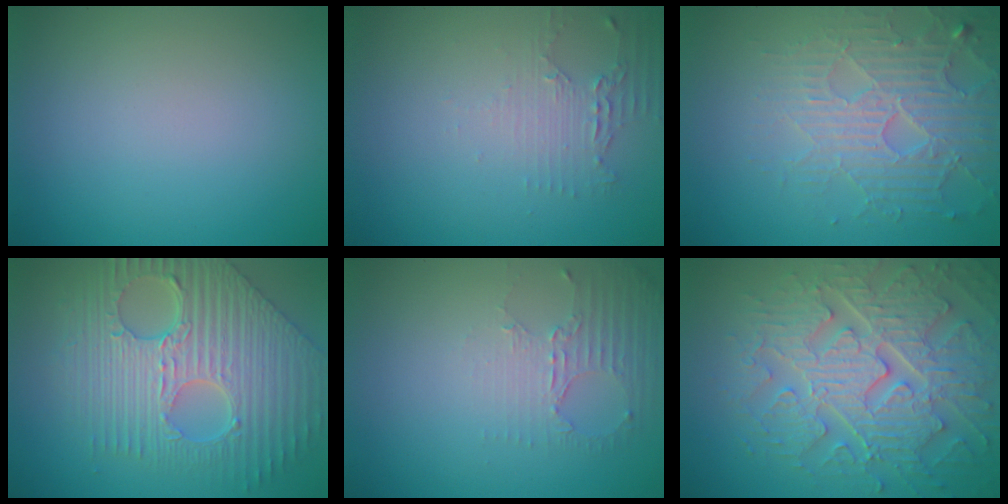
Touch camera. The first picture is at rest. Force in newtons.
{"total": 2.2, "press": 1.7, "slide": 1.4}
{"total": 4.6, "press": 4.4, "slide": 1.4}
{"total": 9.8, "press": 6.8, "slide": 7.1}
{"total": 2.5, "press": 1.8, "slide": 1.7}
{"total": 8.5, "press": 6.5, "slide": 5.4}